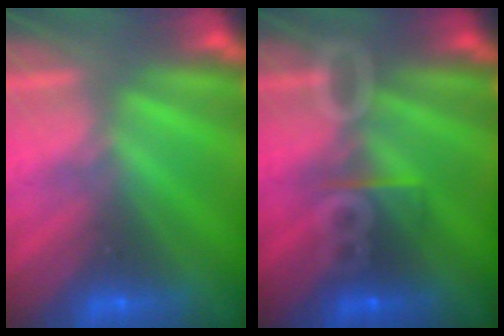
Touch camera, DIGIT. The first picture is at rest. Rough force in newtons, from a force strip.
{"total": 3.0}